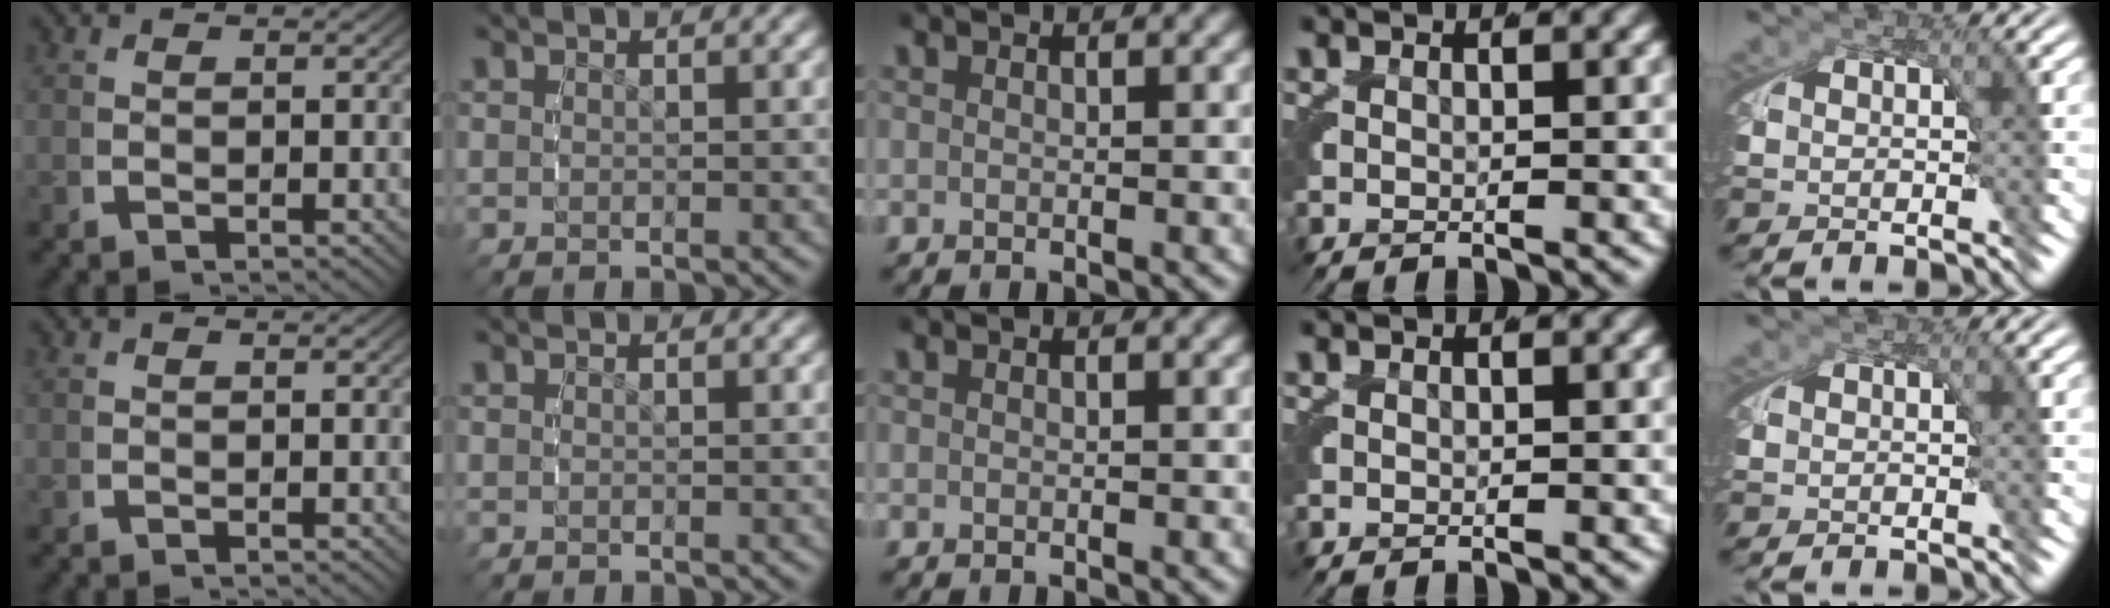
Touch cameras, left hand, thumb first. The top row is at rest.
{}